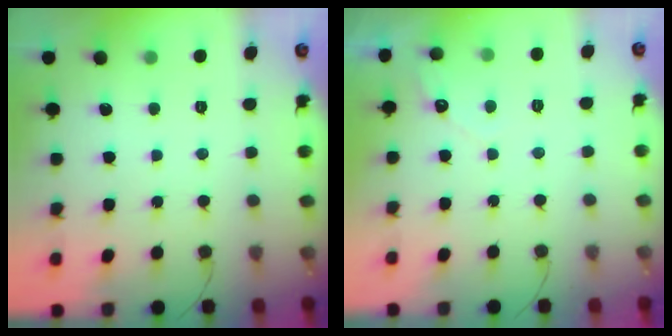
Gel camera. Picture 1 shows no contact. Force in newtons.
{"total": 2.5, "press": 2.5, "slide": 0.1}